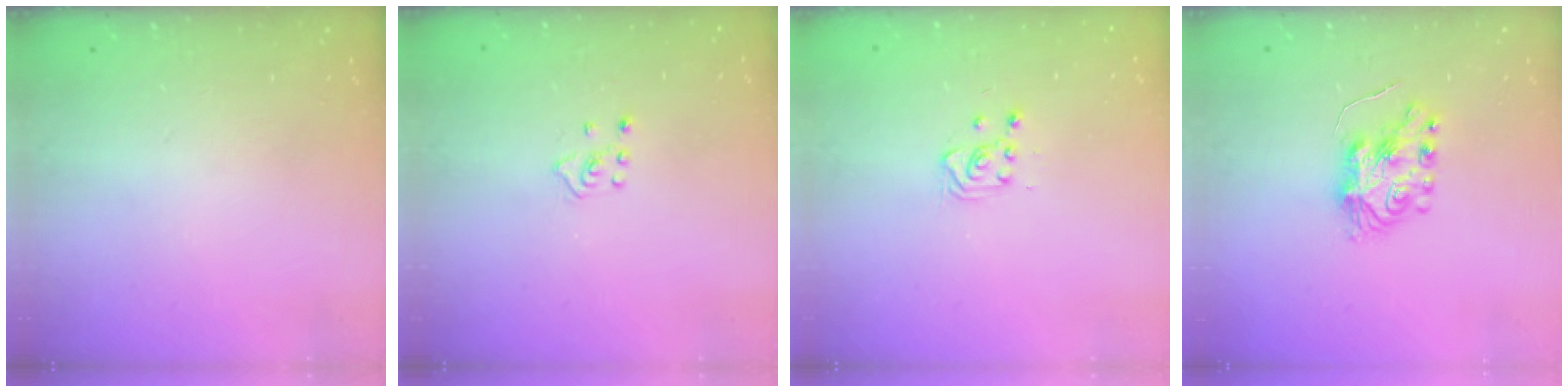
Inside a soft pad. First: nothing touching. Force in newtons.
{"total": 2.4, "press": 2.4, "slide": 0.5}
{"total": 2.8, "press": 2.7, "slide": 0.7}
{"total": 8.7, "press": 8.6, "slide": 0.9}